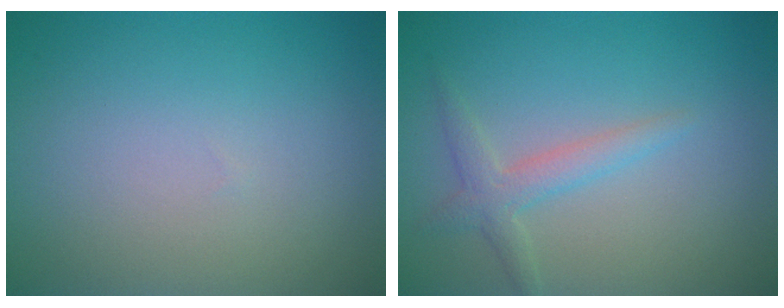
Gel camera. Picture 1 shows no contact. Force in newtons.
{"total": 2.2, "press": 2.2, "slide": 0.1}